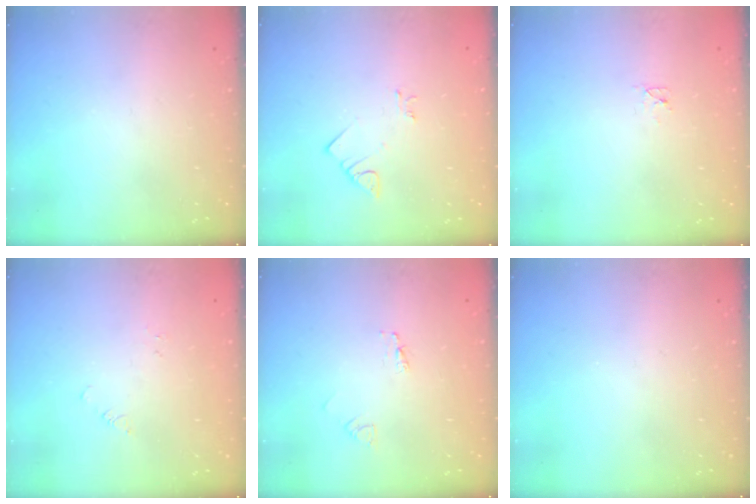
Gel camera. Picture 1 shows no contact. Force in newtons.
{"total": 2.9, "press": 2.9, "slide": 0.3}
{"total": 2.4, "press": 2.4, "slide": 0.3}
{"total": 2.2, "press": 2.2, "slide": 0.2}
{"total": 1.5, "press": 1.5, "slide": 0.1}
{"total": 0.0}